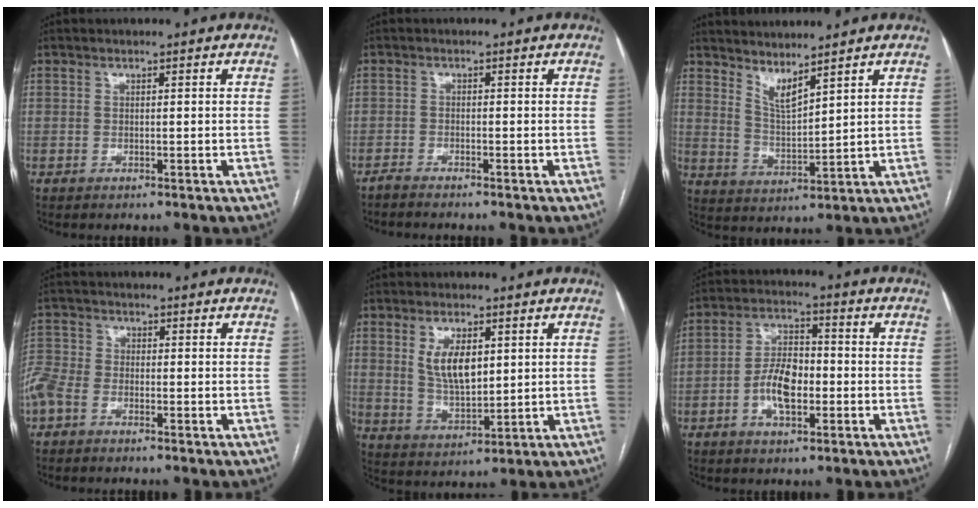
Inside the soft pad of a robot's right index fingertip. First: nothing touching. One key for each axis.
{"total": 1.9, "fx": -1.7, "fy": -0.3, "fz": 0.7, "tx": -0.012, "ty": -0.002, "tz": -0.028}
{"total": 5.0, "fx": 4.2, "fy": 0.2, "fz": 2.6, "tx": -0.055, "ty": -0.016, "tz": 0.092}
{"total": 6.3, "fx": -3.1, "fy": 4.4, "fz": 3.3, "tx": -0.099, "ty": 0.009, "tz": -0.066}
{"total": 7.3, "fx": 2.4, "fy": 3.2, "fz": 6.1, "tx": -0.118, "ty": 0.000, "tz": 0.053}
{"total": 7.5, "fx": -1.9, "fy": 3.6, "fz": 6.3, "tx": -0.129, "ty": 0.014, "tz": -0.031}